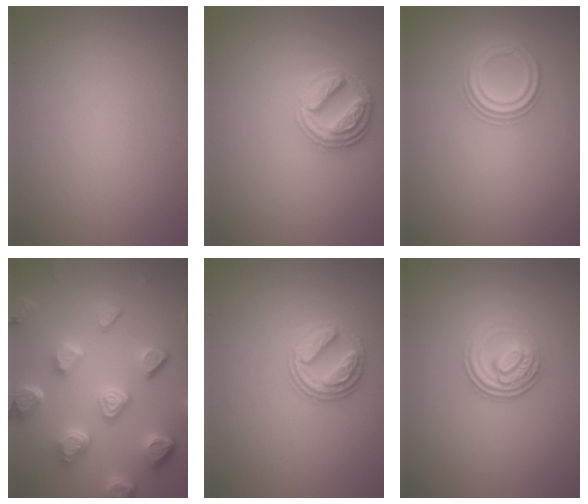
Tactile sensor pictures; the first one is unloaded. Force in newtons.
{"total": 3.3, "press": 3.1, "slide": 1.3}
{"total": 2.2, "press": 2.1, "slide": 0.7}
{"total": 7.4, "press": 5.6, "slide": 4.8}
{"total": 2.7, "press": 2.7, "slide": 0.7}
{"total": 3.6, "press": 2.5, "slide": 2.6}